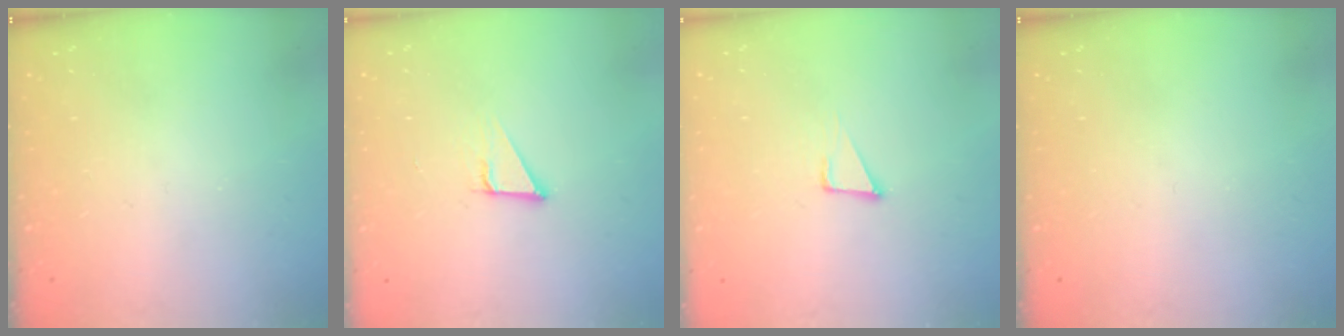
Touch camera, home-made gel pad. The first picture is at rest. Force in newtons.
{"total": 2.8, "press": 2.8, "slide": 0.1}
{"total": 4.7, "press": 4.7, "slide": 0.3}
{"total": 0.0}